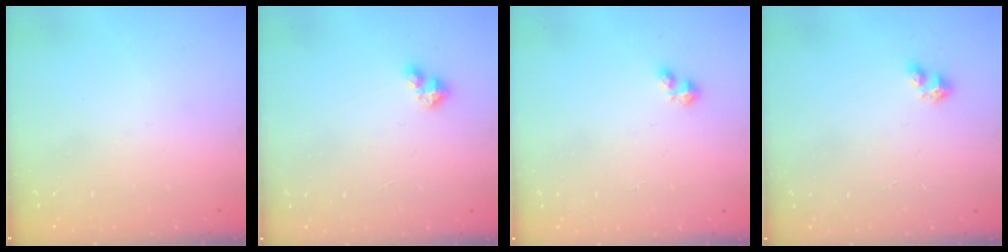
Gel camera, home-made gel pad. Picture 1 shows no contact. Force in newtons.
{"total": 2.8, "press": 2.8, "slide": 0.2}
{"total": 2.4, "press": 2.4, "slide": 0.5}
{"total": 3.0, "press": 2.9, "slide": 0.3}